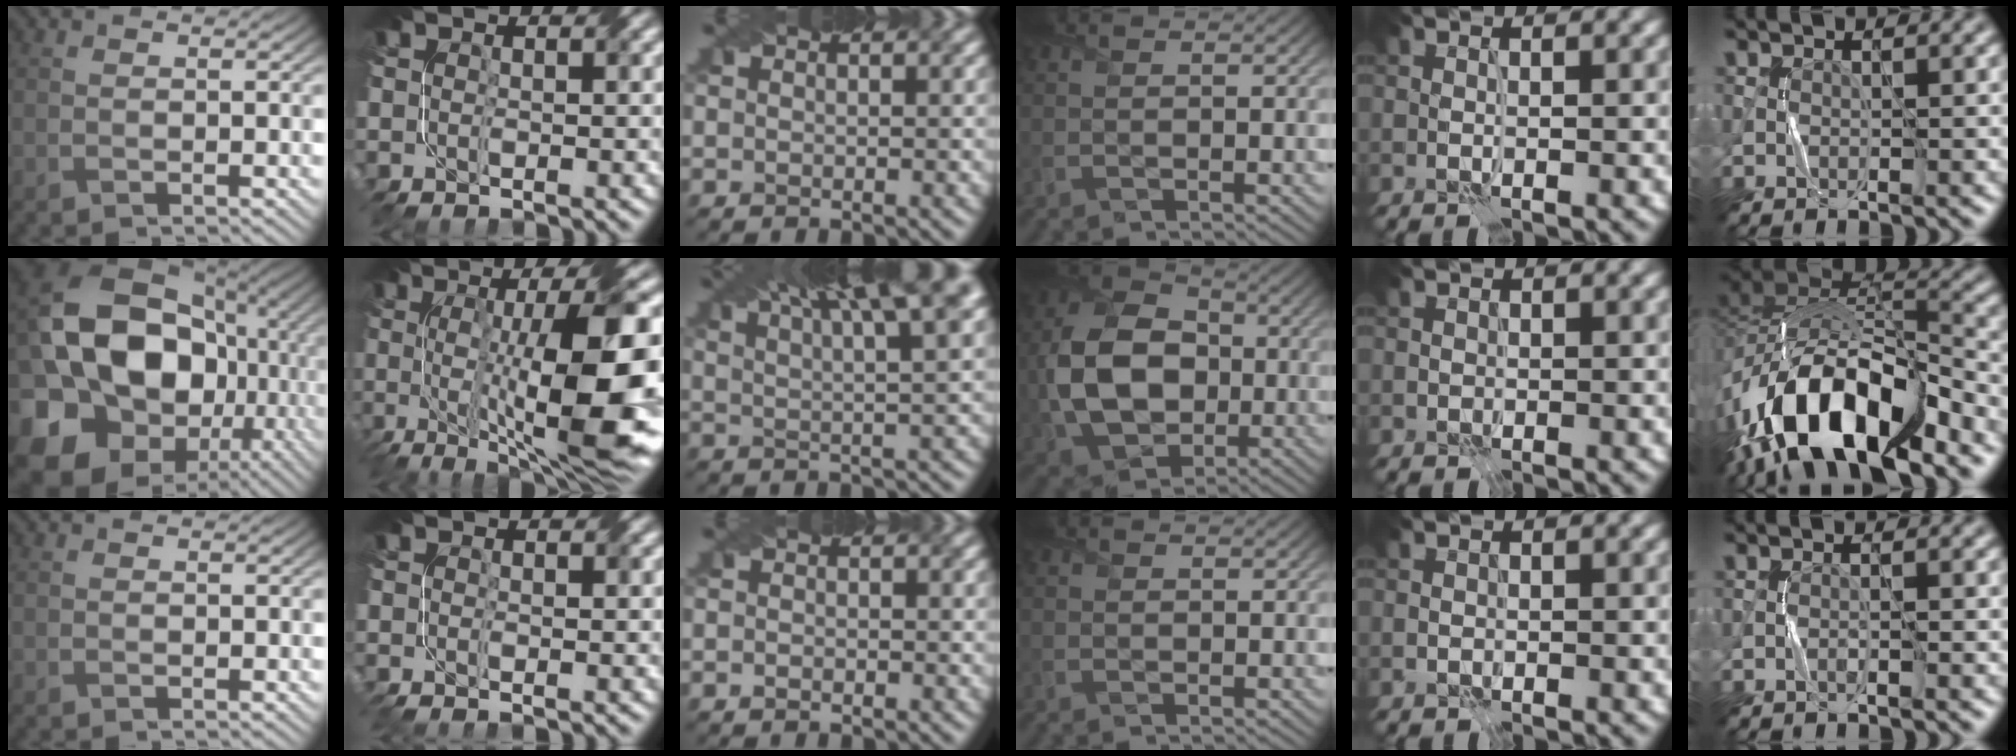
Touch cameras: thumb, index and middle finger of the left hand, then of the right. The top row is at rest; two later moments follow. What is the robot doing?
{"motion": "fold", "object": "netting"}